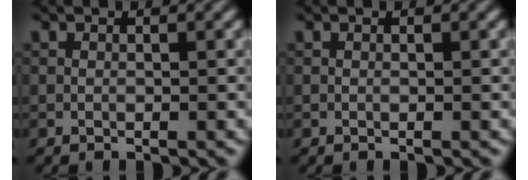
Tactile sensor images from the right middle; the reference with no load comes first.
{"total": 0.0}